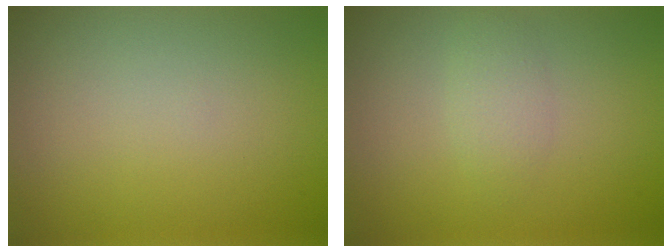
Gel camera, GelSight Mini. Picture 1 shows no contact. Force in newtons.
{"total": 1.5, "press": 1.5, "slide": 0.0}